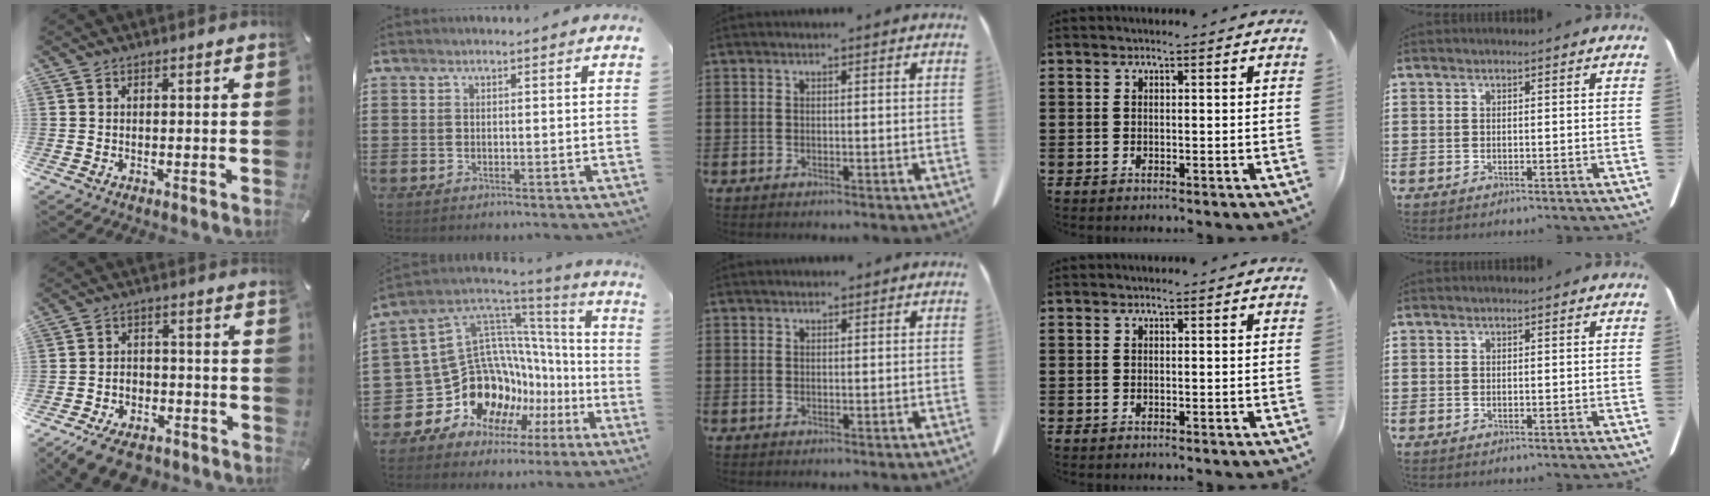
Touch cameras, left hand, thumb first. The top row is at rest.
{"thumb": {"total": 8.3, "force": [-6.6, 4.0, 3.0], "torque": [-0.041, 0.042, -0.119]}, "index": {"total": 15.6, "force": [-4.6, 13.0, 7.2], "torque": [-0.184, -0.042, -0.039]}, "middle": {"total": 2.6, "force": [1.2, 0.8, 2.2], "torque": [-0.047, 0.006, 0.019]}}